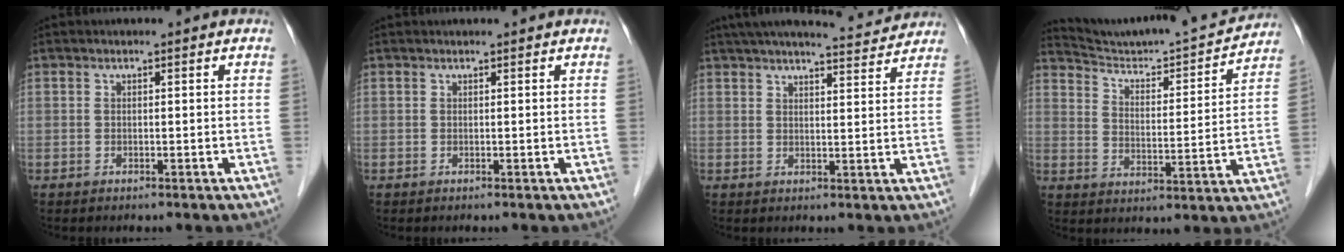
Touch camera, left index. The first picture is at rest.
{"total": 1.2, "force": [1.2, 0.0, 0.3], "torque": [-0.008, 0.013, 0.017]}
{"total": 13.6, "force": [12.5, 1.4, 5.0], "torque": [-0.077, 0.016, 0.165]}
{"total": 16.4, "force": [15.8, 0.8, 4.1], "torque": [-0.068, -0.021, 0.234]}